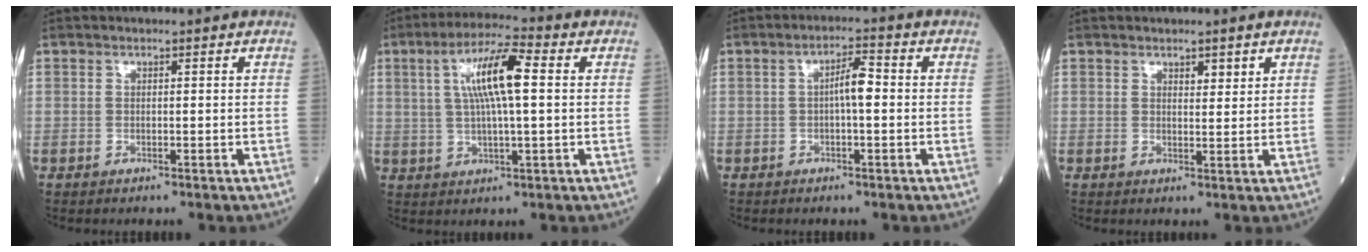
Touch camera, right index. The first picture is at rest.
{"total": 10.2, "force": [2.2, 1.3, 9.8], "torque": [-0.186, 0.015, 0.037]}
{"total": 3.8, "force": [-0.1, 0.7, 3.8], "torque": [-0.062, 0.009, -0.004]}
{"total": 2.0, "force": [1.4, 0.6, 1.4], "torque": [-0.021, -0.001, 0.022]}